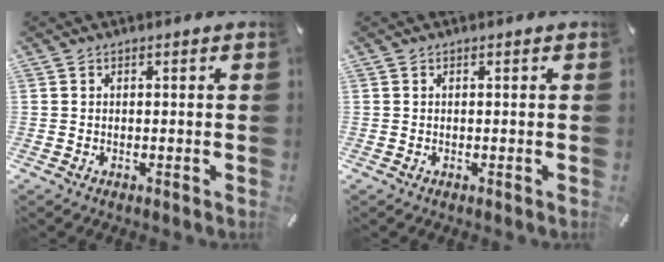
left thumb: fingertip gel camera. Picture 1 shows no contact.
{"total": 0.0}